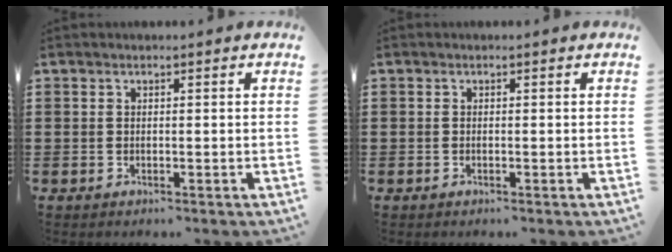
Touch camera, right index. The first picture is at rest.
{"total": 0.0}